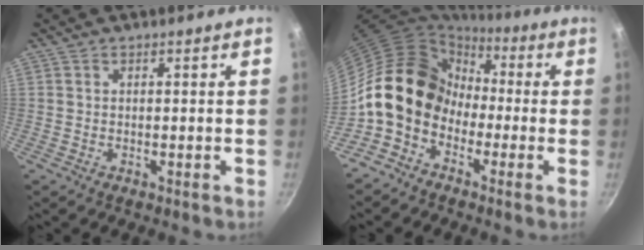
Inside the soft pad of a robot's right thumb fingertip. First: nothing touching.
{"total": 13.4, "force": [-2.2, 10.7, 7.7], "torque": [-0.087, 0.042, -0.055]}